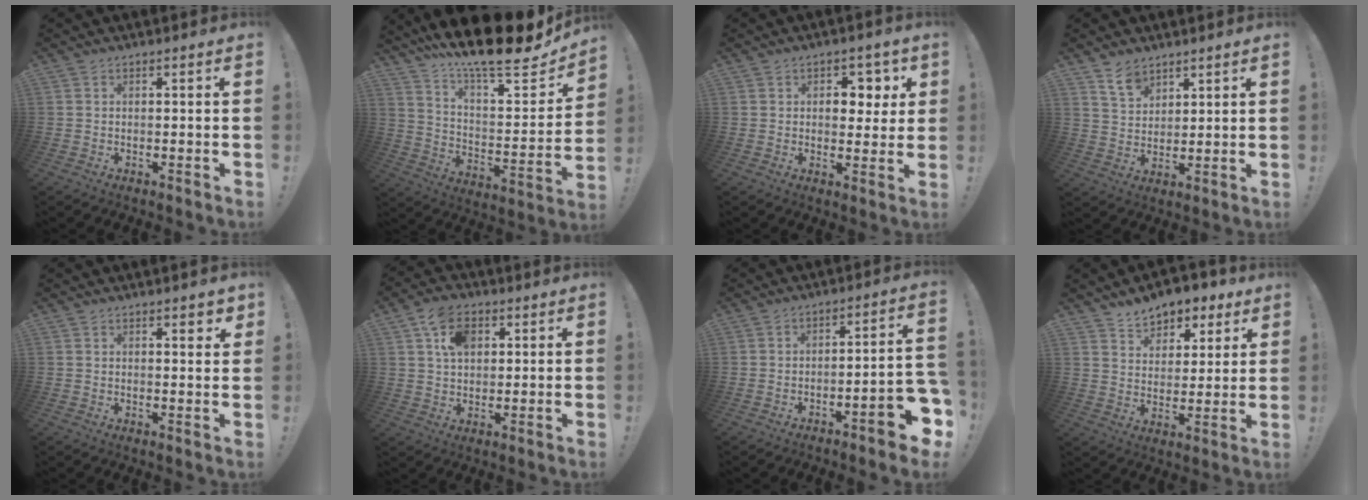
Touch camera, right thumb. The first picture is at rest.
{"total": 17.6, "force": [14.9, 3.2, 8.9], "torque": [-0.136, -0.134, 0.244]}
{"total": 6.6, "force": [2.4, 5.1, 3.4], "torque": [-0.031, -0.015, 0.040]}
{"total": 6.6, "force": [5.1, 3.6, 2.1], "torque": [-0.041, -0.028, 0.098]}
{"total": 2.5, "force": [1.8, 0.9, 1.5], "torque": [-0.008, -0.013, 0.028]}
{"total": 9.9, "force": [4.1, 6.8, 5.8], "torque": [-0.100, 0.002, 0.078]}
{"total": 9.1, "force": [-5.3, 1.5, 7.2], "torque": [-0.089, 0.023, -0.090]}
{"total": 8.2, "force": [6.3, 5.0, 1.7], "torque": [-0.024, -0.046, 0.120]}